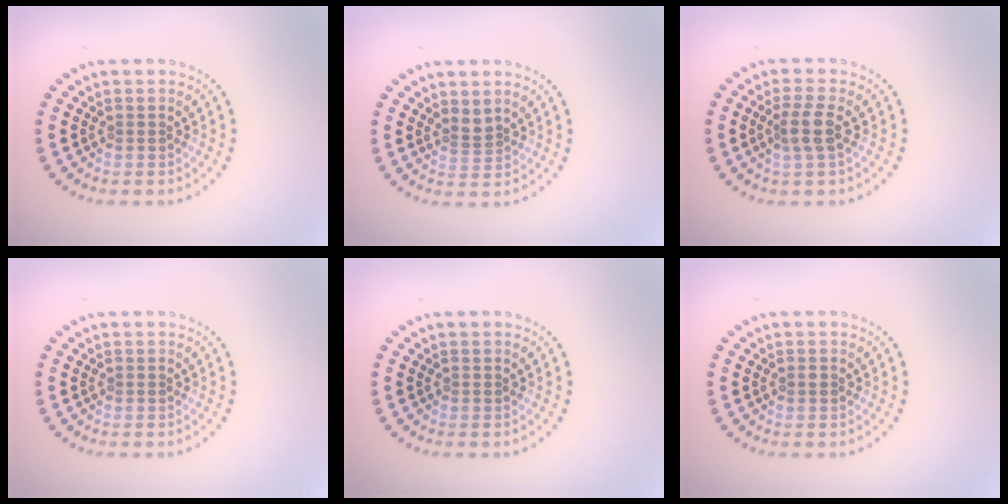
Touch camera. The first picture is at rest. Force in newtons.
{"total": 1.2, "press": 0.8, "slide": 0.9}
{"total": 2.3, "press": 2.1, "slide": 1.1}
{"total": 0.0}
{"total": 0.0}
{"total": 0.6, "press": 0.6, "slide": 0.0}